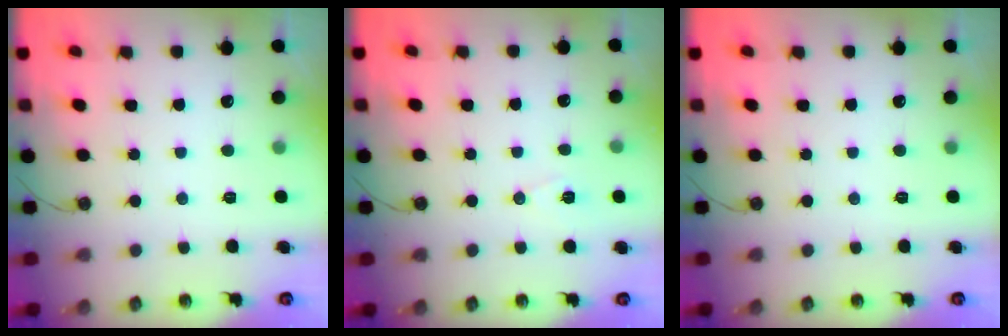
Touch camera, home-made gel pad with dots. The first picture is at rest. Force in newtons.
{"total": 7.2, "press": 5.6, "slide": 4.5}
{"total": 0.0}